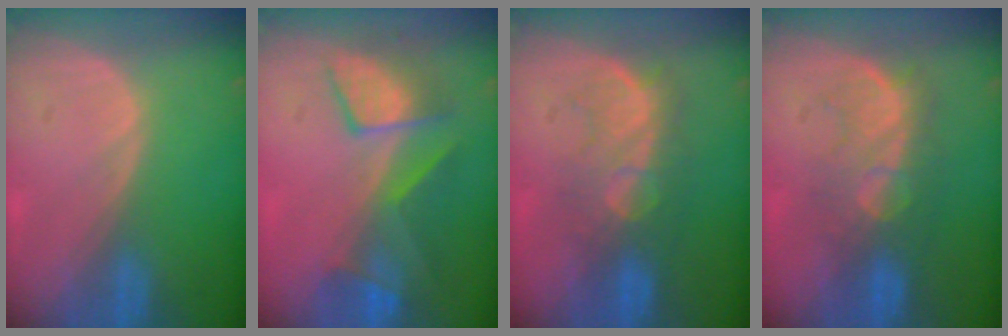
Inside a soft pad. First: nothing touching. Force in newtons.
{"total": 7.5, "press": 7.4, "slide": 1.1}
{"total": 8.1, "press": 7.9, "slide": 1.7}
{"total": 8.1, "press": 7.9, "slide": 1.7}